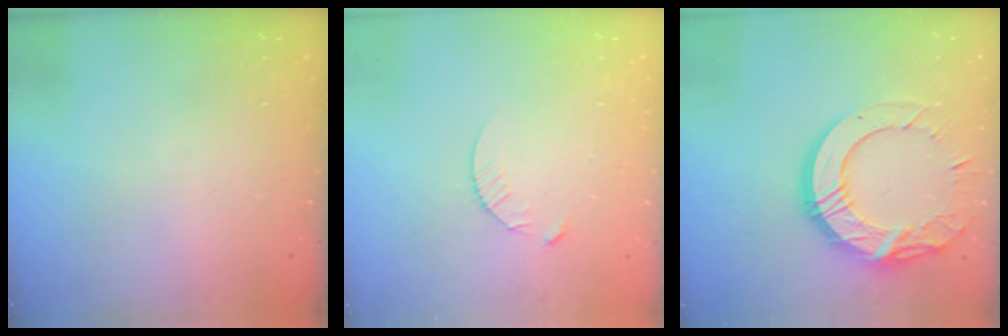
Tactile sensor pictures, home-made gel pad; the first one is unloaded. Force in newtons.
{"total": 4.7, "press": 4.7, "slide": 0.6}
{"total": 18.4, "press": 18.3, "slide": 1.1}